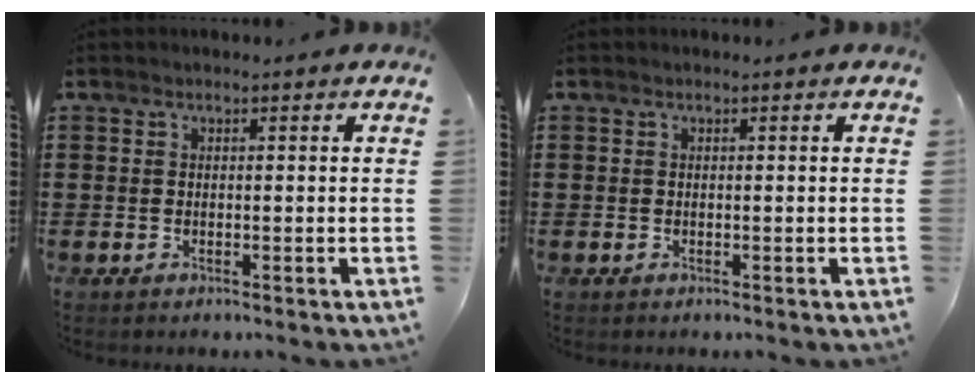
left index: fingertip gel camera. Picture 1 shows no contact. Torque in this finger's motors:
{"motor_torque": [0.00, 0.00, 0.00, 0.00]}